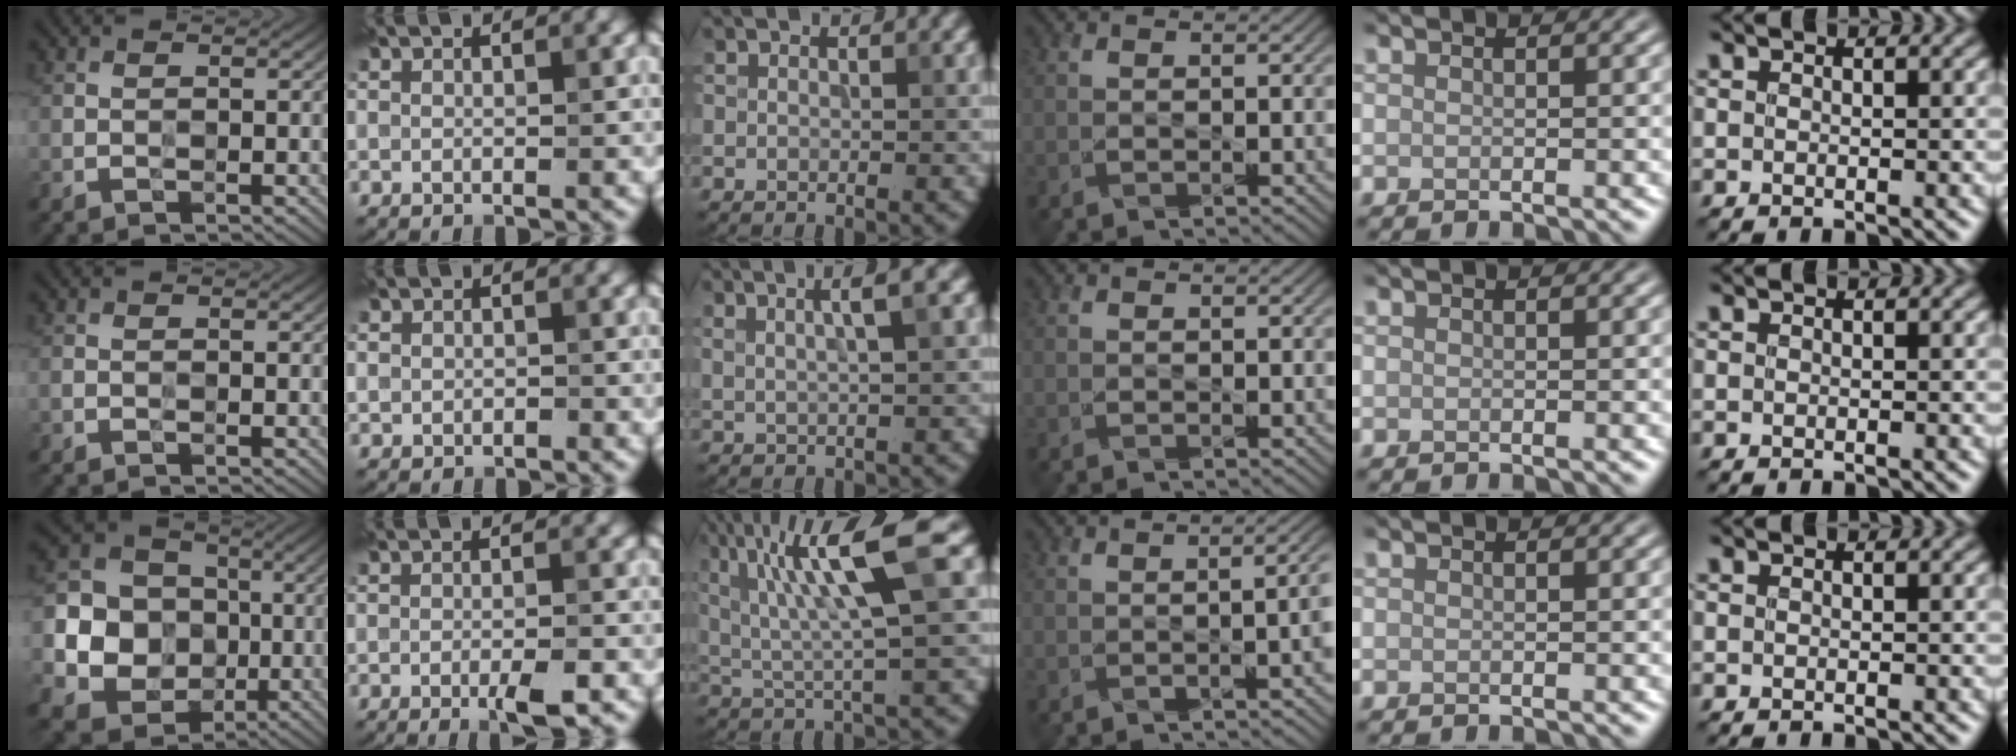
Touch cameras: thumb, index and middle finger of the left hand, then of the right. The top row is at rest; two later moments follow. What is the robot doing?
{"motion": "wipe", "object": "measuring cup"}